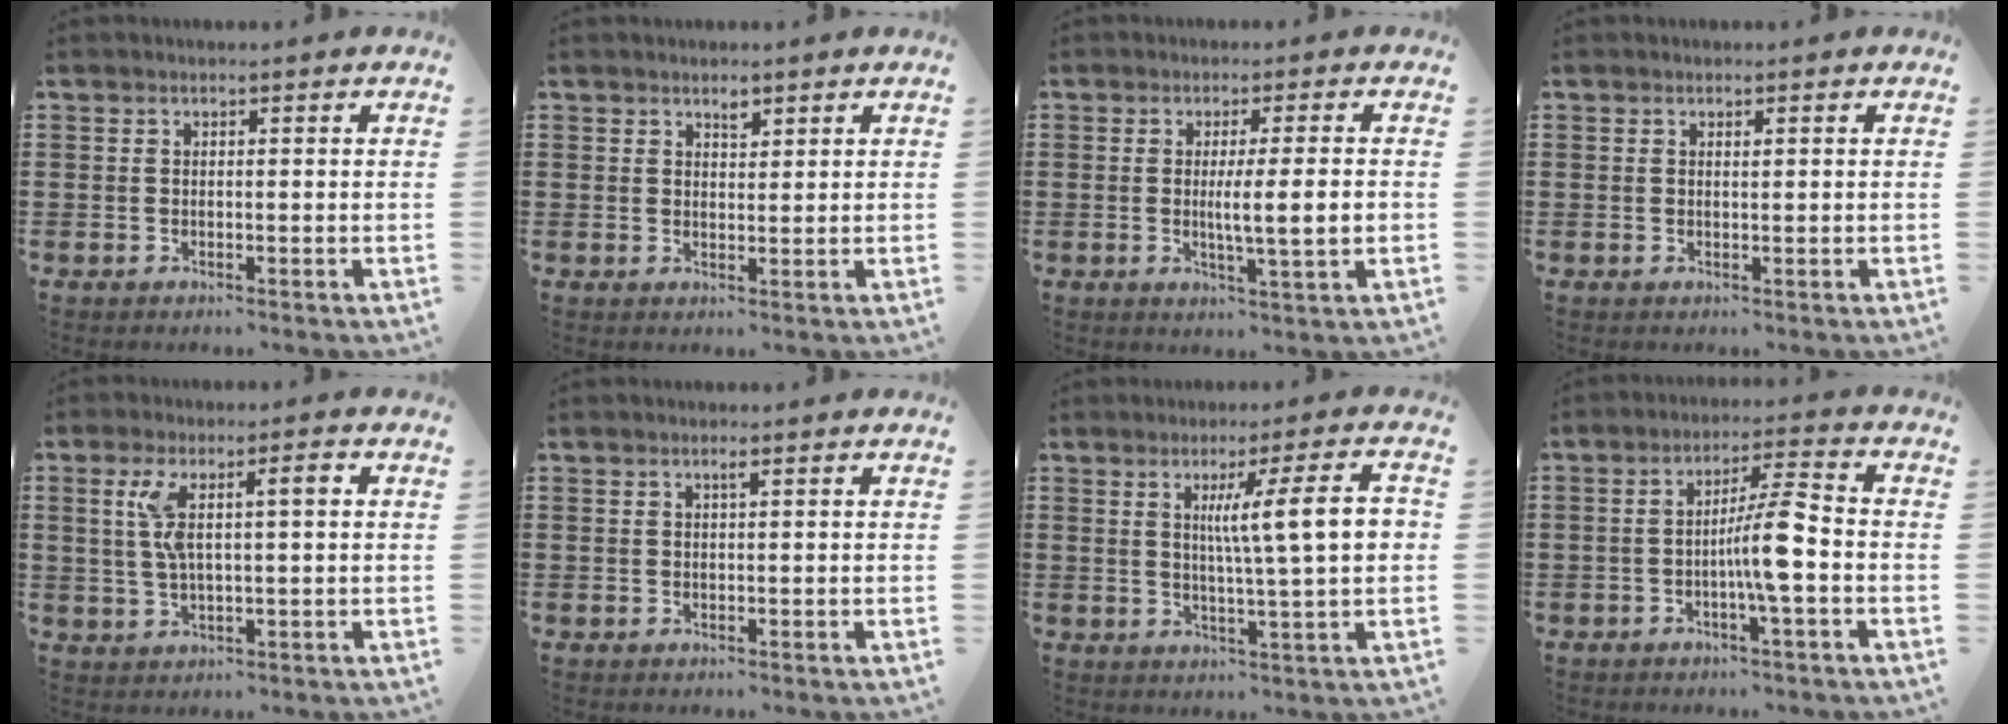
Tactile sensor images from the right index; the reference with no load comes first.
{"total": 1.7, "force": [1.3, 0.8, 0.8], "torque": [-0.009, 0.000, 0.021]}
{"total": 5.3, "force": [-0.1, 0.0, 5.3], "torque": [-0.096, -0.006, -0.006]}
{"total": 0.6, "force": [0.2, 0.1, 0.5], "torque": [-0.010, 0.000, 0.005]}
{"total": 6.6, "force": [1.6, 1.6, 6.2], "torque": [-0.127, 0.003, 0.022]}
{"total": 0.8, "force": [0.3, 0.0, 0.7], "torque": [-0.013, 0.000, 0.006]}
{"total": 10.2, "force": [1.8, 0.6, 10.0], "torque": [-0.169, -0.003, 0.020]}
{"total": 7.2, "force": [-1.7, 0.5, 6.9], "torque": [-0.121, 0.004, -0.035]}